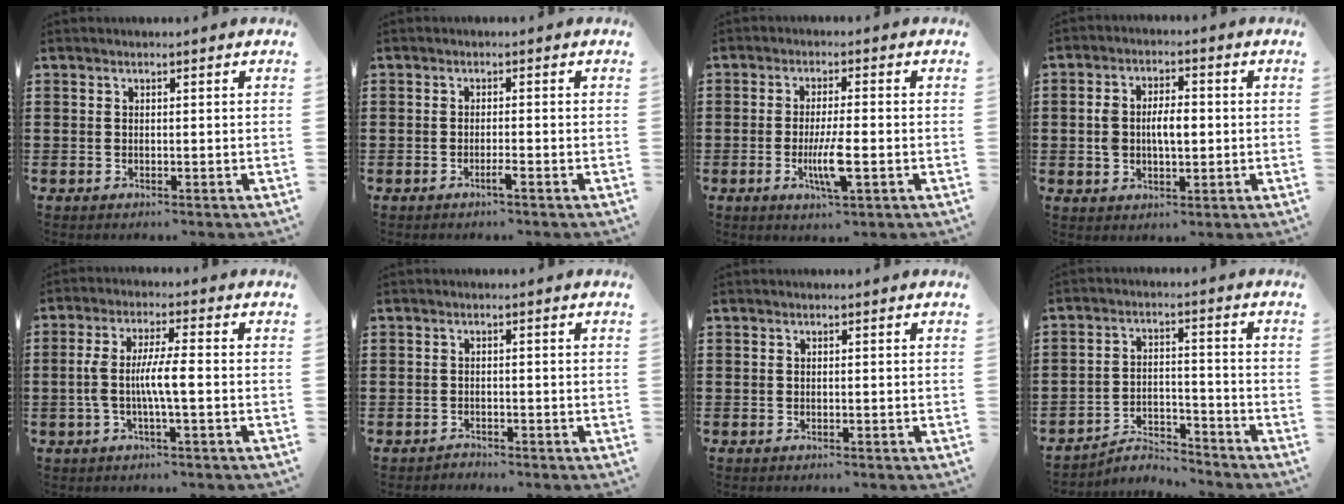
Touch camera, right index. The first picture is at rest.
{"total": 1.5, "force": [-1.0, 0.0, 1.1], "torque": [-0.020, -0.004, -0.017]}
{"total": 6.0, "force": [-1.9, 1.1, 5.6], "torque": [-0.113, -0.013, -0.035]}
{"total": 5.1, "force": [0.0, 2.7, 4.3], "torque": [-0.078, 0.008, -0.006]}
{"total": 6.2, "force": [-1.1, 0.9, 6.0], "torque": [-0.128, -0.006, -0.029]}
{"total": 1.0, "force": [-1.0, 0.3, 0.0], "torque": [-0.003, 0.003, -0.022]}
{"total": 0.0}
{"total": 4.4, "force": [-4.2, 0.8, 0.9], "torque": [-0.020, 0.011, -0.085]}